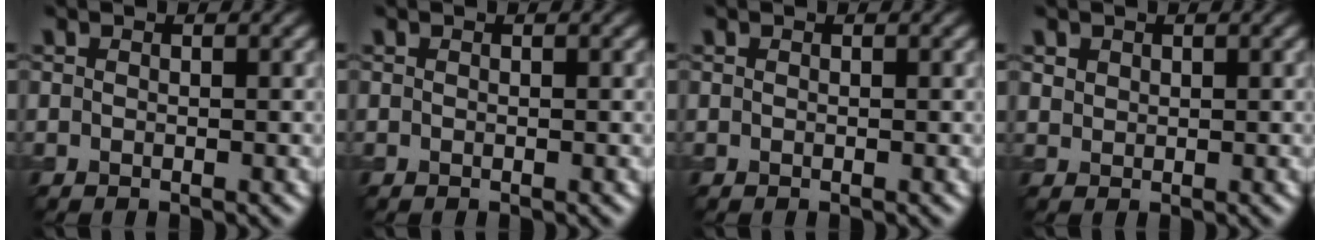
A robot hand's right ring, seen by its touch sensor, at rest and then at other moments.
{"total": 0.0}
{"total": 0.0}
{"total": 1.0, "force": [0.6, 0.7, 0.2], "torque": [-0.006, -0.002, 0.017]}